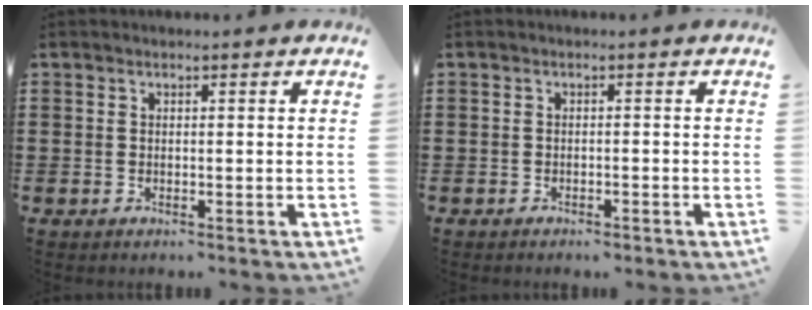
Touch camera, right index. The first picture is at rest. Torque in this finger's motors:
{"motor_torque": [-0.17, -0.03, -0.58, -0.18]}